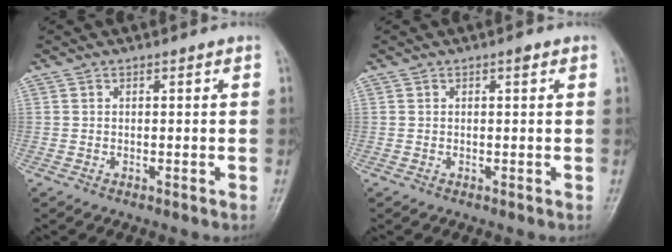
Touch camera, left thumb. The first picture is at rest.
{"total": 0.8, "force": [0.5, 0.2, 0.7], "torque": [-0.010, 0.000, 0.005]}